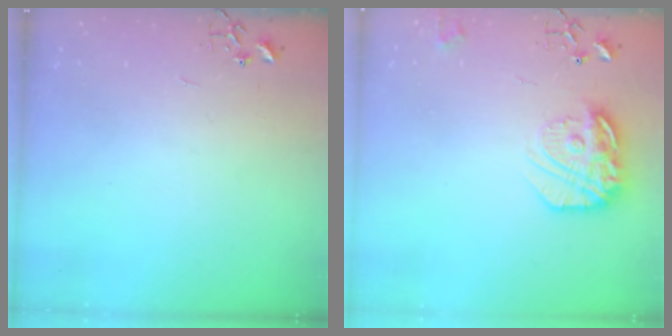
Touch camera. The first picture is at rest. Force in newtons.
{"total": 17.4, "press": 17.3, "slide": 1.2}